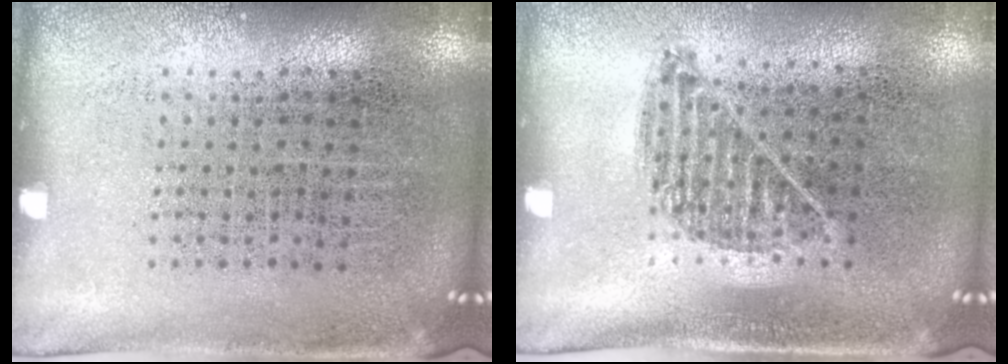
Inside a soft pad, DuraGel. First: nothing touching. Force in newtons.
{"total": 0.9, "press": 0.8, "slide": 0.4}